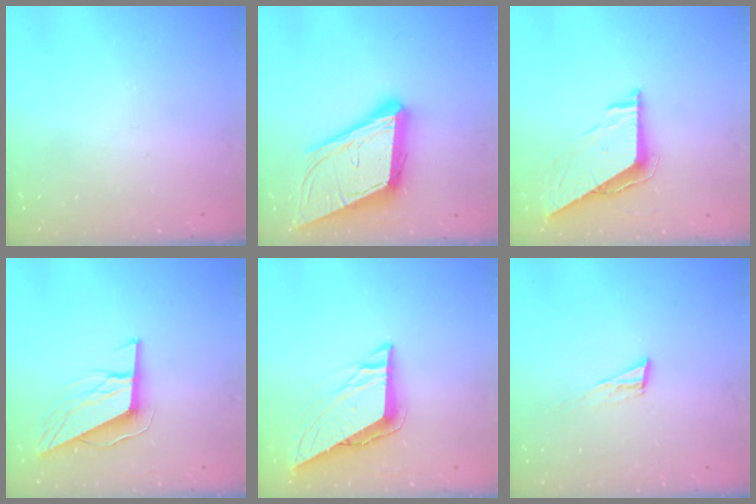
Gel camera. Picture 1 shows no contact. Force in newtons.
{"total": 18.1, "press": 17.5, "slide": 4.3}
{"total": 7.6, "press": 7.6, "slide": 0.7}
{"total": 9.7, "press": 9.5, "slide": 1.9}
{"total": 8.7, "press": 8.6, "slide": 0.7}
{"total": 5.9, "press": 5.8, "slide": 0.7}